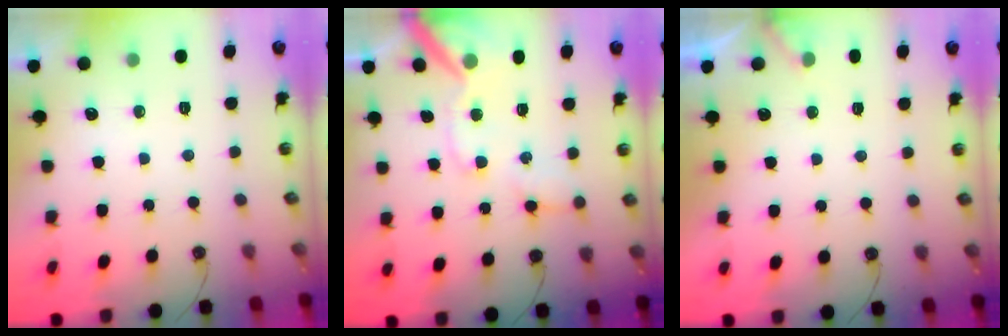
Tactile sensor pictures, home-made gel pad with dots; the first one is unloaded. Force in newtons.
{"total": 12.9, "press": 12.8, "slide": 1.8}
{"total": 3.7, "press": 3.7, "slide": 0.3}